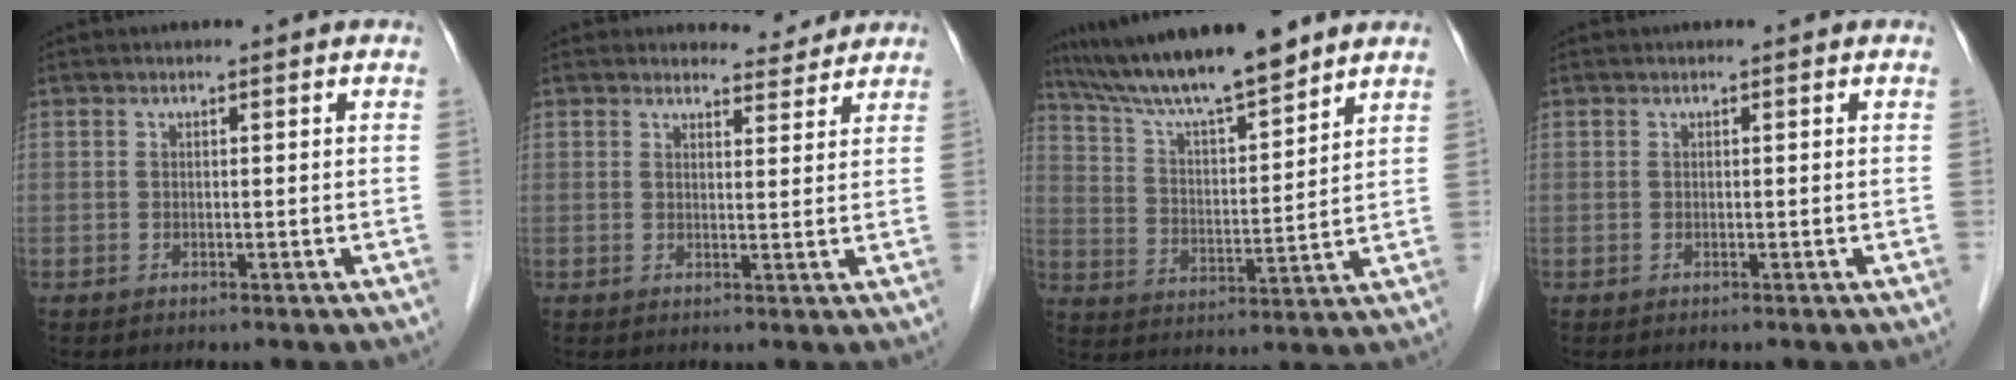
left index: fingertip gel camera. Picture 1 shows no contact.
{"total": 3.4, "force": [3.3, 0.8, -0.4], "torque": [0.003, -0.007, 0.040]}
{"total": 14.3, "force": [12.2, 1.0, 7.3], "torque": [-0.127, 0.010, 0.219]}
{"total": 0.0}